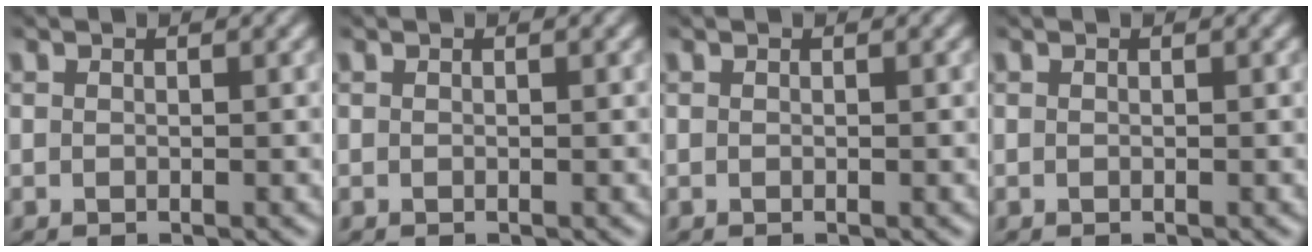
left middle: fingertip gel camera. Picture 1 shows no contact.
{"total": 0.0}
{"total": 0.0}
{"total": 0.0}